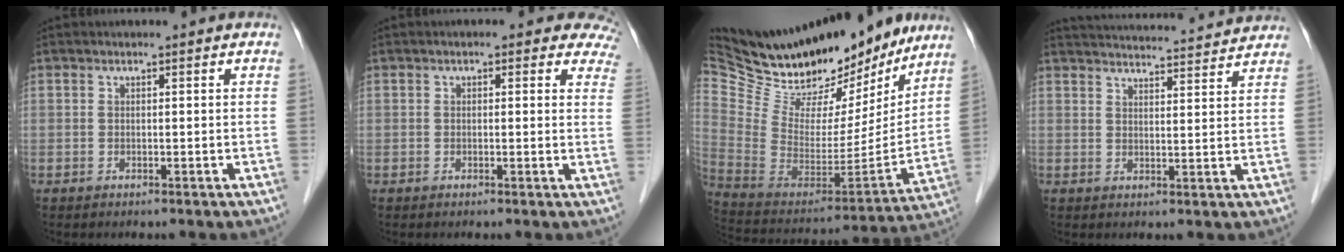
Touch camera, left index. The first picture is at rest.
{"total": 6.5, "force": [5.3, 2.9, 2.4], "torque": [0.009, -0.003, 0.029]}
{"total": 30.5, "force": [26.2, 10.4, 11.7], "torque": [-0.222, -0.022, 0.399]}
{"total": 18.4, "force": [17.8, 1.5, 4.6], "torque": [-0.073, 0.017, 0.237]}